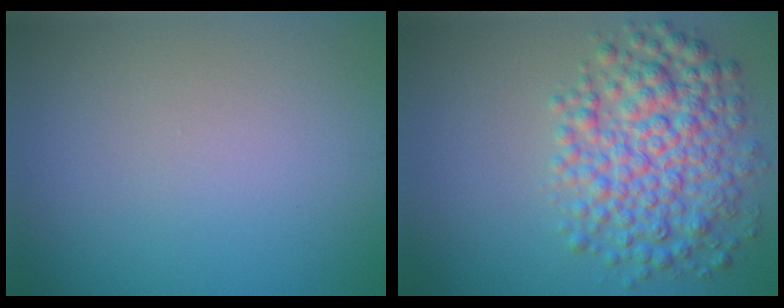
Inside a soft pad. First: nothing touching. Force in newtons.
{"total": 6.5, "press": 6.5, "slide": 0.0}